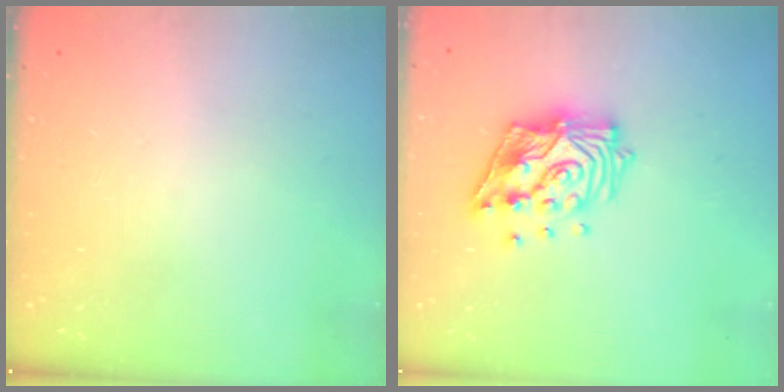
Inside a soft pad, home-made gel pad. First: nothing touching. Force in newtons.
{"total": 14.7, "press": 14.6, "slide": 1.9}